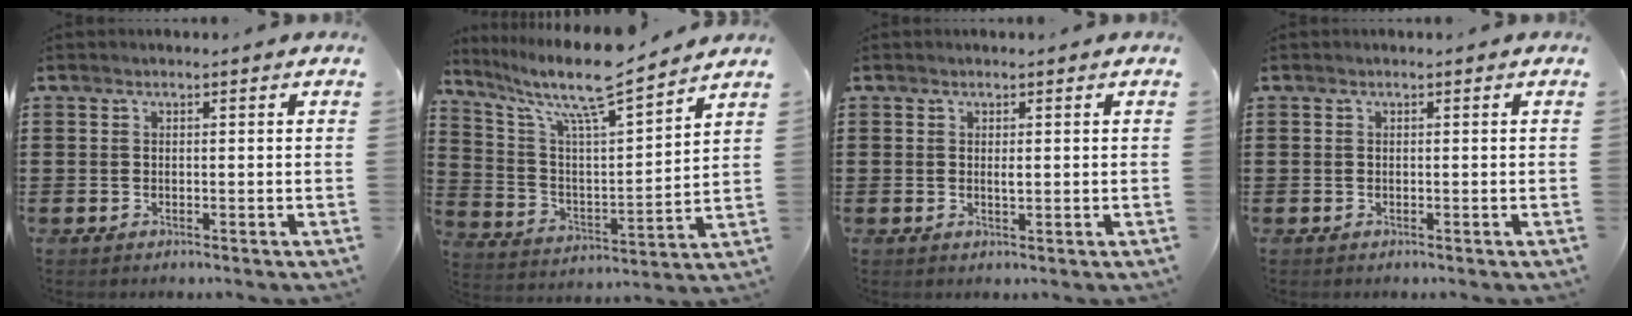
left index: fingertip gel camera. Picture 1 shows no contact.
{"total": 11.0, "force": [8.9, 1.1, 6.3], "torque": [-0.146, -0.056, 0.146]}
{"total": 1.1, "force": [0.3, 0.3, 1.0], "torque": [-0.020, -0.001, 0.005]}
{"total": 0.0}